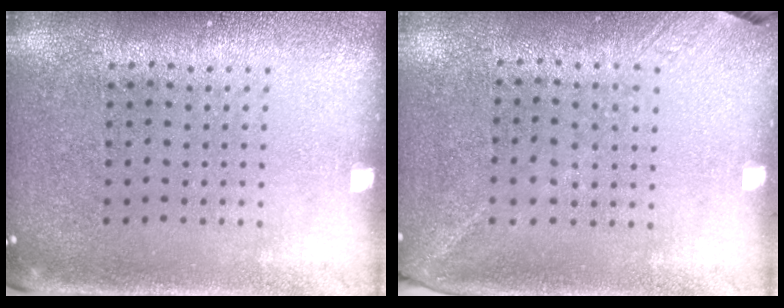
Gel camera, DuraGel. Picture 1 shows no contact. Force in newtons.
{"total": 1.2, "press": 0.9, "slide": 0.9}